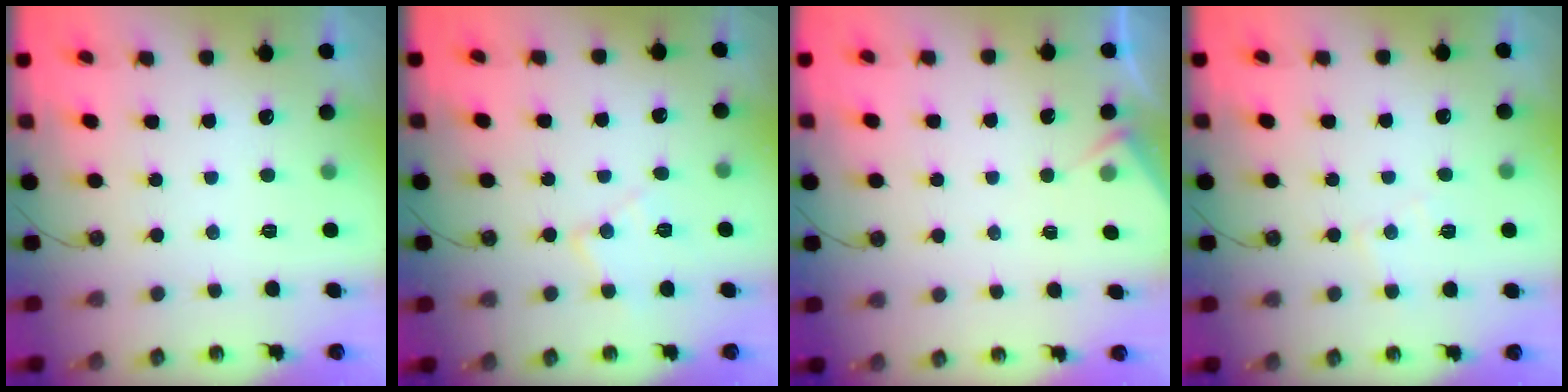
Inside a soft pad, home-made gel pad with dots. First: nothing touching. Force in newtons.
{"total": 8.8, "press": 8.8, "slide": 0.7}
{"total": 4.8, "press": 4.7, "slide": 0.6}
{"total": 5.8, "press": 5.7, "slide": 0.8}